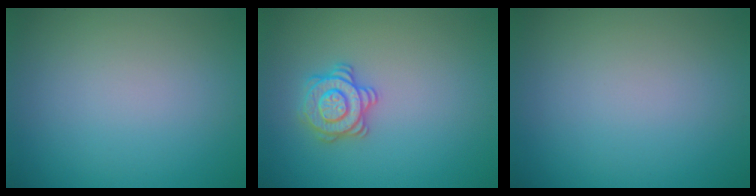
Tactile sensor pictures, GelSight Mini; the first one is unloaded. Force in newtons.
{"total": 2.8, "press": 2.8, "slide": 0.4}
{"total": 0.0}